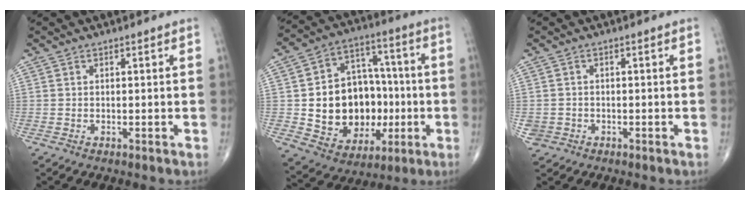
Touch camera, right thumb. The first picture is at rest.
{"total": 20.4, "force": [-1.9, 15.4, 13.2], "torque": [-0.161, 0.031, -0.007]}
{"total": 2.1, "force": [-0.6, 2.0, 0.3], "torque": [-0.001, 0.007, -0.006]}